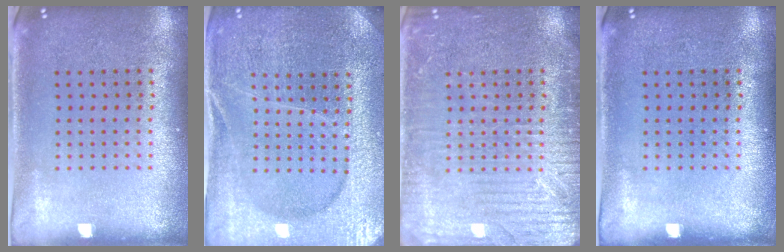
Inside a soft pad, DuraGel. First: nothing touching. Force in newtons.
{"total": 4.1, "press": 3.9, "slide": 1.3}
{"total": 4.8, "press": 4.7, "slide": 0.6}
{"total": 0.0}